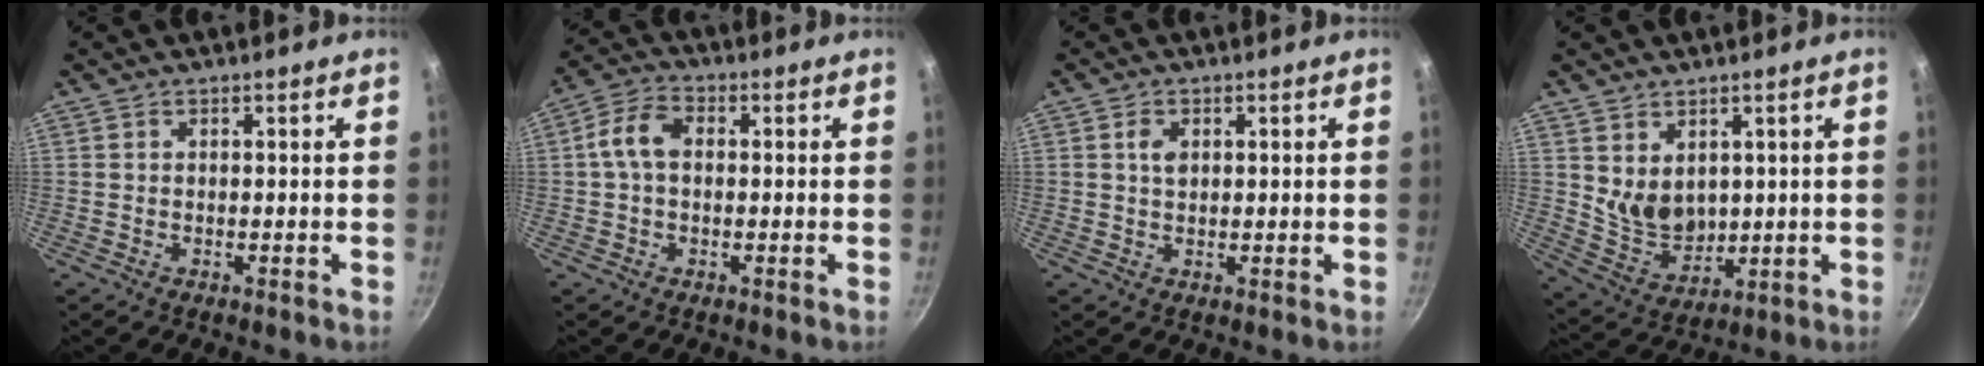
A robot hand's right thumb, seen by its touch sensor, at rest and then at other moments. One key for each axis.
{"total": 6.7, "fx": 0.6, "fy": 4.4, "fz": 5.0, "tx": -0.099, "ty": 0.023, "tz": -0.001}
{"total": 2.4, "fx": 0.8, "fy": 1.6, "fz": 1.7, "tx": -0.025, "ty": -0.001, "tz": 0.014}
{"total": 7.8, "fx": 2.4, "fy": 5.9, "fz": 4.6, "tx": -0.058, "ty": -0.031, "tz": 0.064}